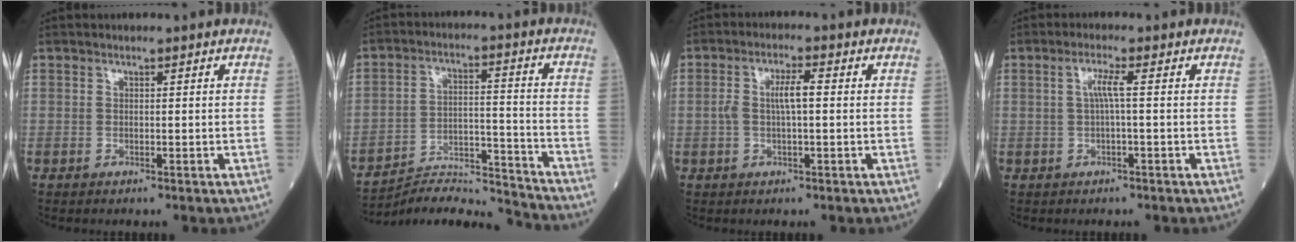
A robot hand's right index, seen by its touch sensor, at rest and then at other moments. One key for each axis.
{"total": 12.6, "fx": -12.5, "fy": -1.6, "fz": 0.6, "tx": -0.011, "ty": 0.019, "tz": -0.215}
{"total": 4.1, "fx": 0.2, "fy": 0.9, "fz": 4.0, "tx": -0.083, "ty": 0.013, "tz": 0.004}
{"total": 2.4, "fx": 0.1, "fy": -0.3, "fz": 2.4, "tx": -0.049, "ty": 0.006, "tz": 0.003}